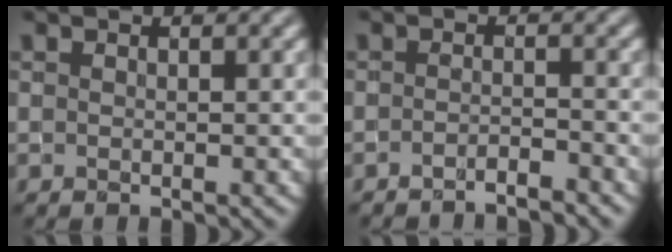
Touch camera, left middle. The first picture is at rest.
{"total": 2.0, "force": [-1.9, 0.2, 0.7], "torque": [-0.005, -0.001, -0.035]}